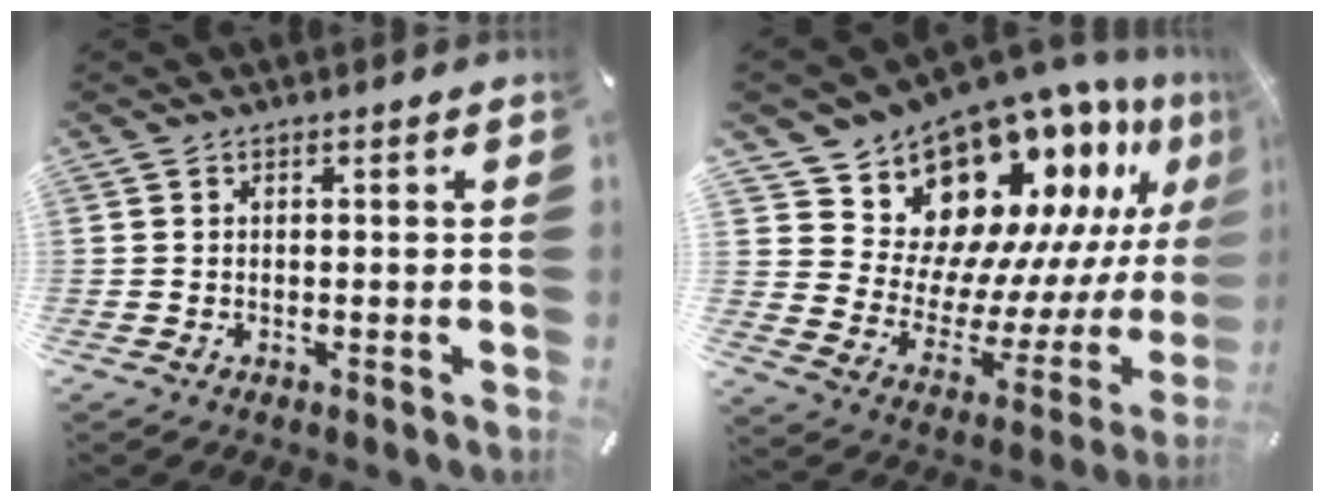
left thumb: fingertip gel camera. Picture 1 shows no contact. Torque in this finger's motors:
{"motor_torque": [1.85, 1.85, 1.58, -1.19, 0.12]}